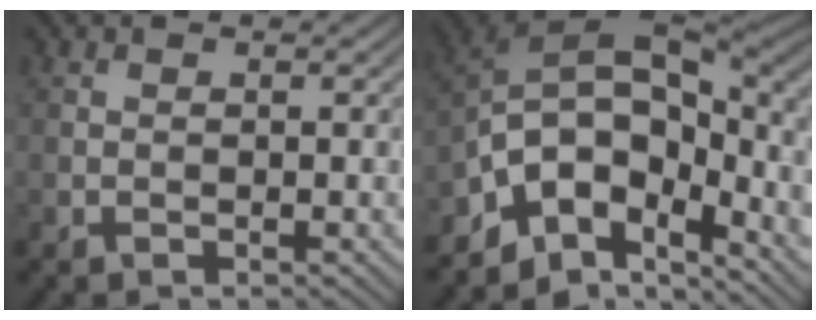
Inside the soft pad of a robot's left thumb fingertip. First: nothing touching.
{"total": 15.1, "force": [-4.6, 8.1, 11.8], "torque": [-0.213, -0.010, -0.085]}